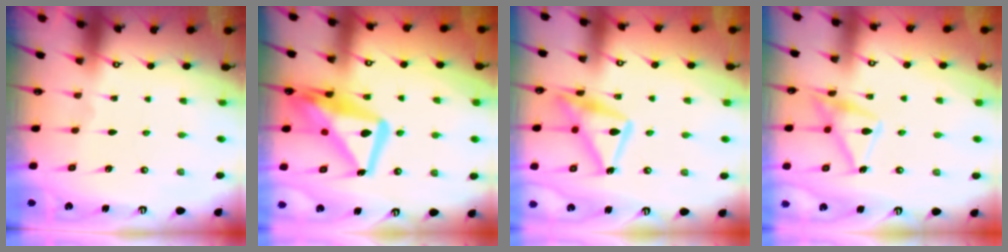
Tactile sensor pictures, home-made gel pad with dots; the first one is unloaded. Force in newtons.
{"total": 17.5, "press": 17.4, "slide": 1.7}
{"total": 17.5, "press": 17.4, "slide": 1.0}
{"total": 16.5, "press": 16.5, "slide": 1.1}